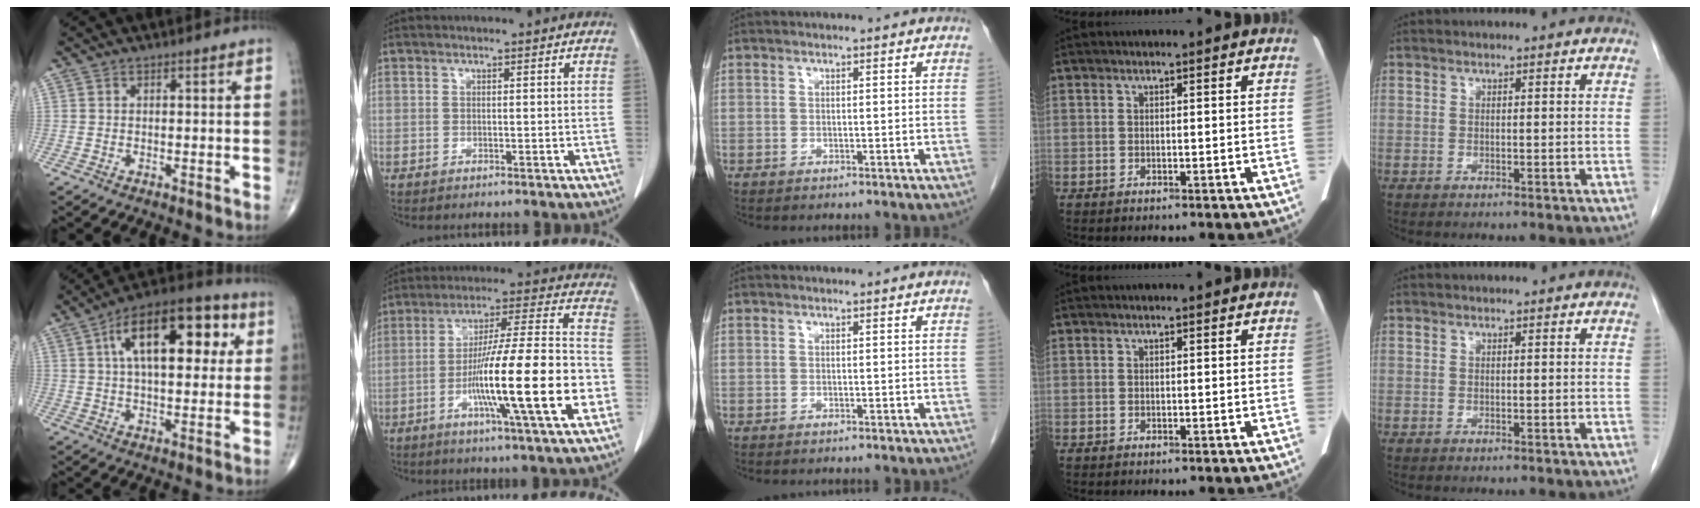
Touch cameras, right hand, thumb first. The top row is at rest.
{"thumb": {"total": 20.2, "force": [6.0, 9.7, 16.7], "torque": [-0.230, 0.017, 0.082]}, "index": {"total": 20.3, "force": [-5.9, 0.5, 19.4], "torque": [-0.309, -0.006, -0.099]}}